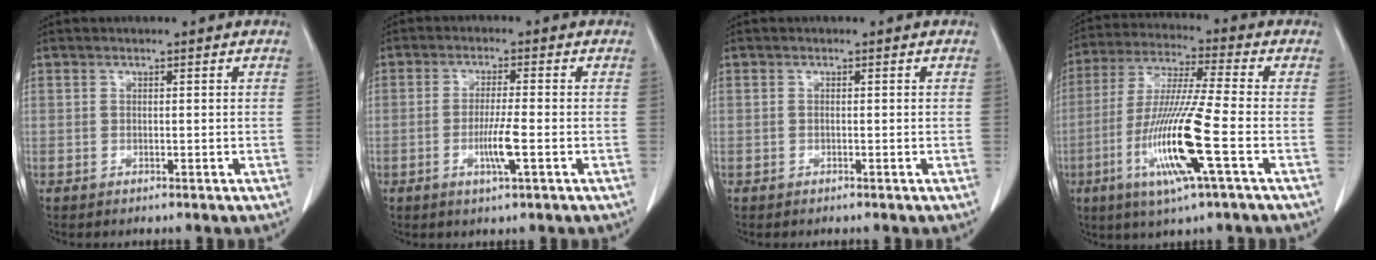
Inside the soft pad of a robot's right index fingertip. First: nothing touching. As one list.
[{"total": 4.8, "force": [-1.5, -0.1, 4.6], "torque": [-0.087, -0.009, -0.028]}, {"total": 0.0}, {"total": 14.6, "force": [-4.8, -0.4, 13.8], "torque": [-0.286, -0.021, -0.096]}]